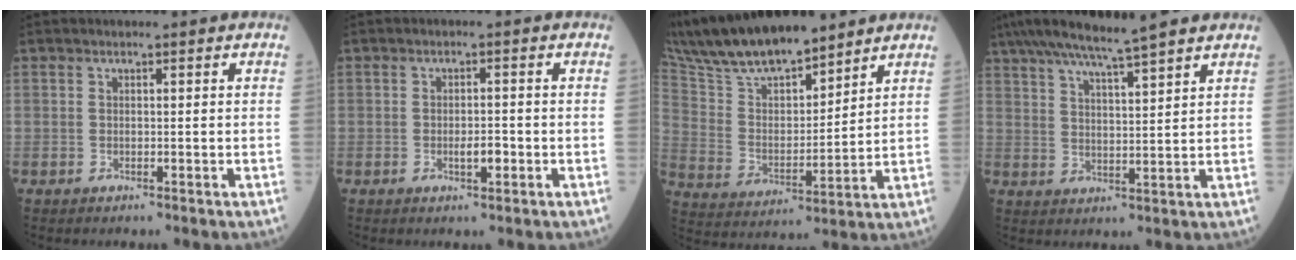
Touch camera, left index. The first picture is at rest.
{"total": 2.2, "force": [-0.9, 0.7, 1.9], "torque": [-0.028, -0.002, -0.015]}
{"total": 17.7, "force": [15.1, 3.8, 8.4], "torque": [-0.161, 0.018, 0.282]}
{"total": 11.6, "force": [9.8, 0.2, 6.2], "torque": [-0.109, 0.026, 0.156]}